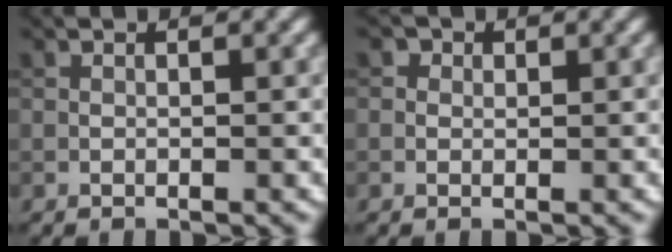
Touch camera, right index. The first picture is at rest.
{"total": 1.4, "force": [0.6, 1.1, 0.5], "torque": [-0.004, 0.003, -0.008]}